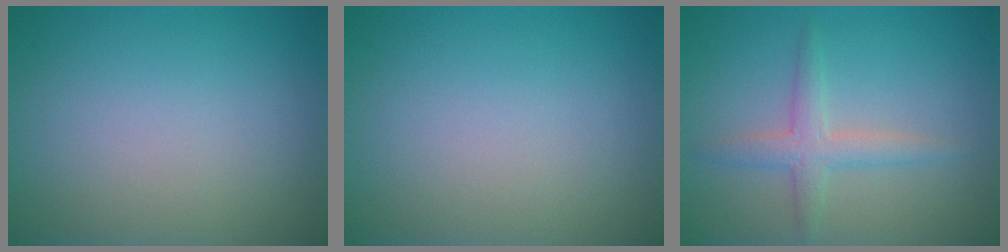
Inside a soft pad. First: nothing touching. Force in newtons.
{"total": 0.0}
{"total": 2.5, "press": 2.5, "slide": 0.1}